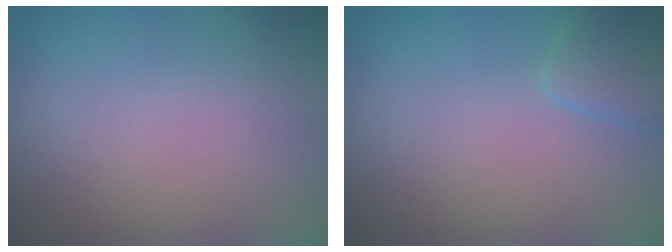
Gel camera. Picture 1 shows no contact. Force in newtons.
{"total": 2.0, "press": 2.0, "slide": 0.1}